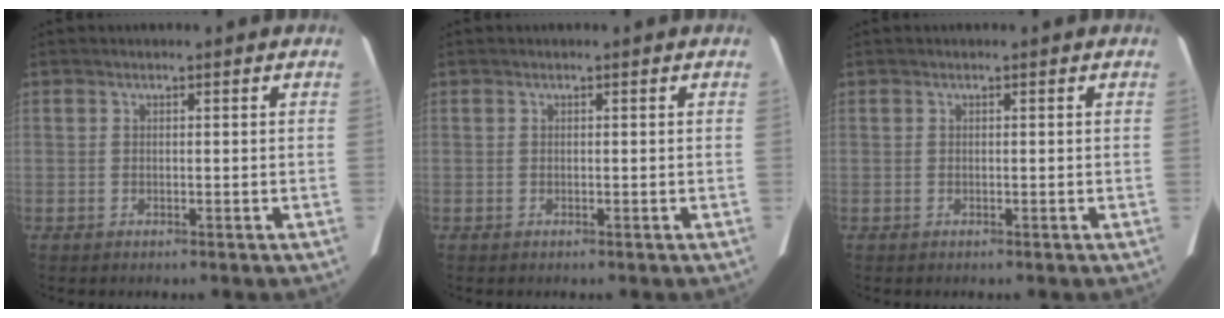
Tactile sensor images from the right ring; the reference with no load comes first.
{"total": 0.0}
{"total": 0.0}